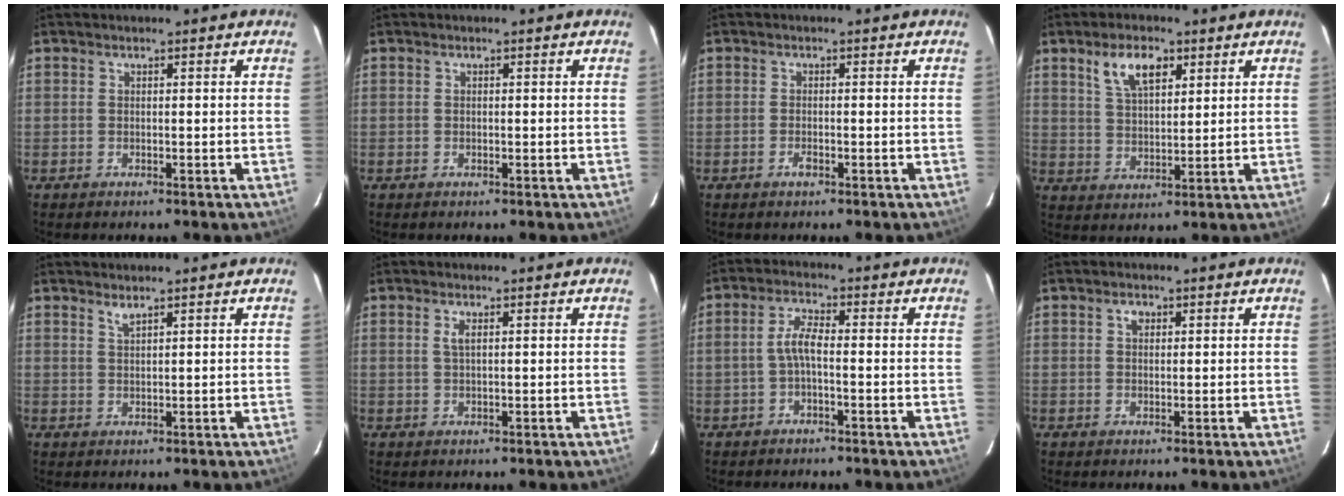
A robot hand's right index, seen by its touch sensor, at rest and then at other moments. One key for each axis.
{"total": 0.0}
{"total": 1.4, "fx": -0.8, "fy": 0.6, "fz": 0.9, "tx": -0.019, "ty": -0.002, "tz": -0.015}
{"total": 7.8, "fx": 4.3, "fy": 3.9, "fz": 5.2, "tx": -0.094, "ty": 0.010, "tz": 0.080}
{"total": 1.2, "fx": 1.1, "fy": 0.0, "fz": 0.6, "tx": -0.011, "ty": 0.000, "tz": 0.018}
{"total": 1.5, "fx": 0.5, "fy": 0.4, "fz": 1.3, "tx": -0.025, "ty": 0.002, "tz": 0.009}
{"total": 3.5, "fx": -0.9, "fy": 0.9, "fz": 3.3, "tx": -0.071, "ty": 0.011, "tz": -0.020}
{"total": 1.5, "fx": 0.6, "fy": 1.1, "fz": 0.8, "tx": -0.013, "ty": 0.007, "tz": 0.009}